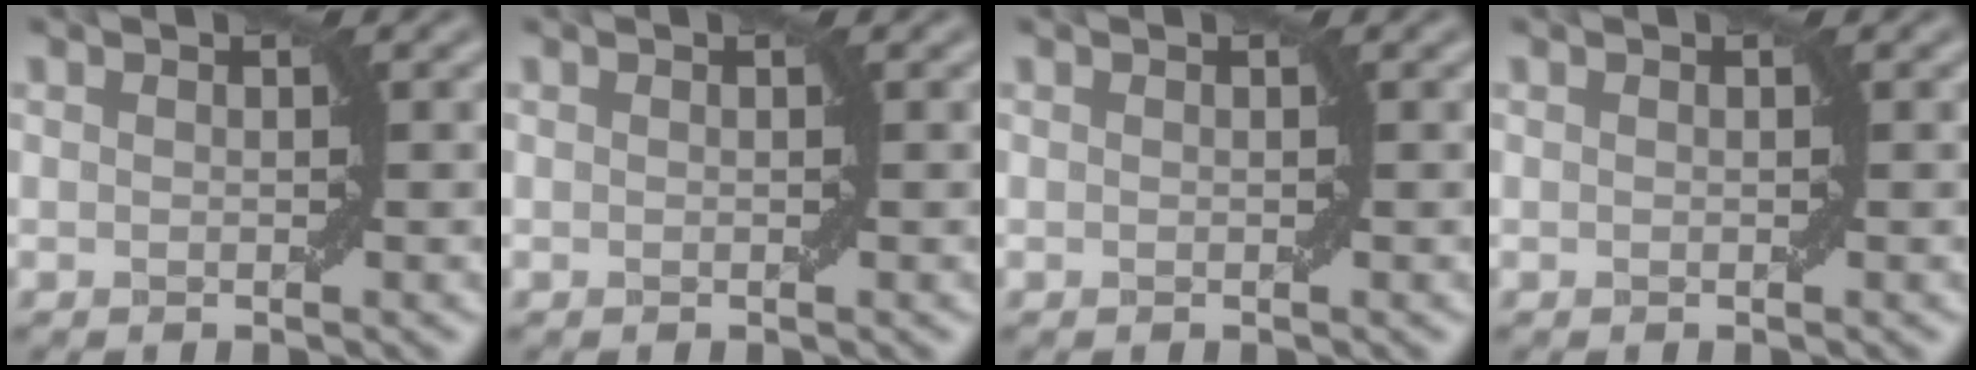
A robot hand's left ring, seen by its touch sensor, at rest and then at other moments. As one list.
[{"total": 0.0}, {"total": 0.0}, {"total": 0.0}]